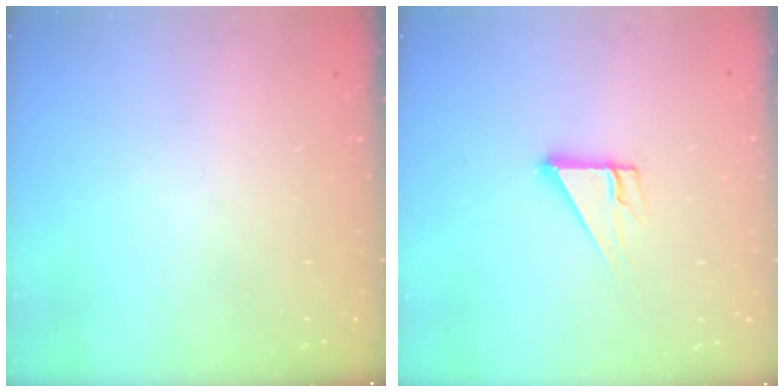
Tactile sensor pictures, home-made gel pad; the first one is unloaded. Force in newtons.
{"total": 5.1, "press": 5.0, "slide": 0.4}